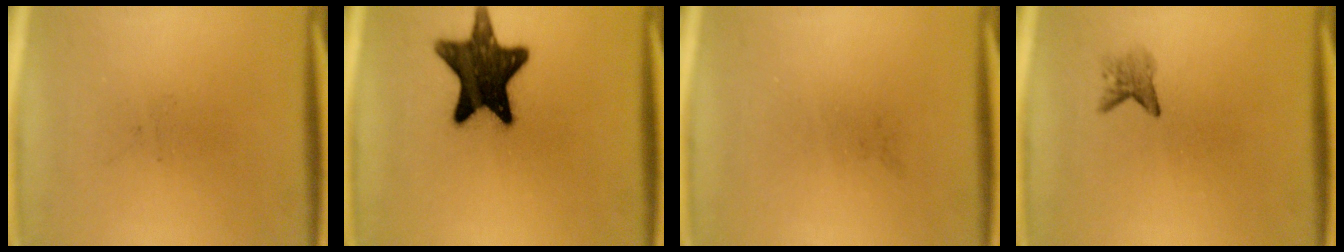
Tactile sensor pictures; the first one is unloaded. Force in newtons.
{"total": 14.7}
{"total": 0.0}
{"total": 1.8}